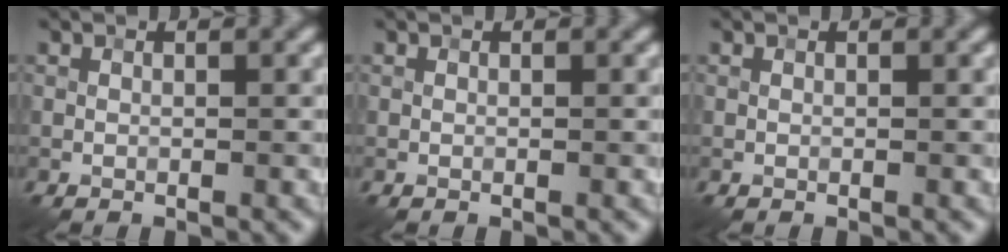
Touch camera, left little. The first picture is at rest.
{"total": 0.0}
{"total": 0.0}